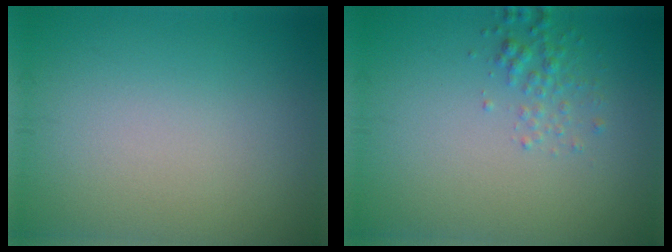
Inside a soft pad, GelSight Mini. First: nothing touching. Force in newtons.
{"total": 1.6, "press": 1.6, "slide": 0.1}